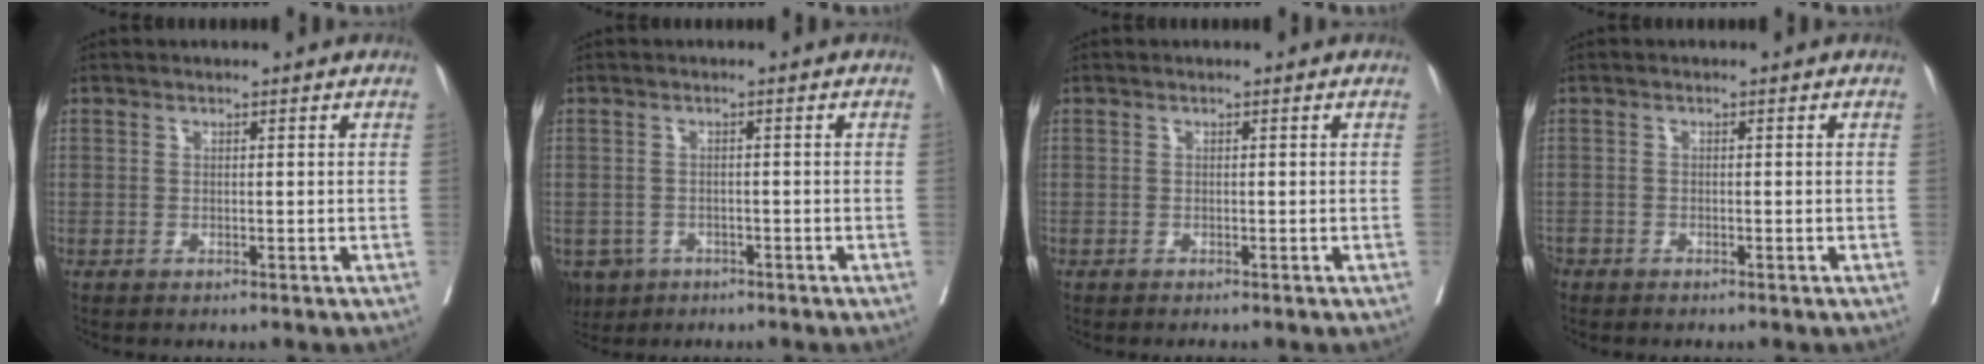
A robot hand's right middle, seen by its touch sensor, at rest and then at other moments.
{"total": 4.6, "force": [-2.9, 3.5, 1.0], "torque": [-0.016, 0.002, -0.044]}
{"total": 0.9, "force": [-0.8, 0.0, 0.3], "torque": [-0.005, -0.001, -0.013]}
{"total": 1.8, "force": [-1.5, 0.9, 0.4], "torque": [-0.010, -0.001, -0.029]}